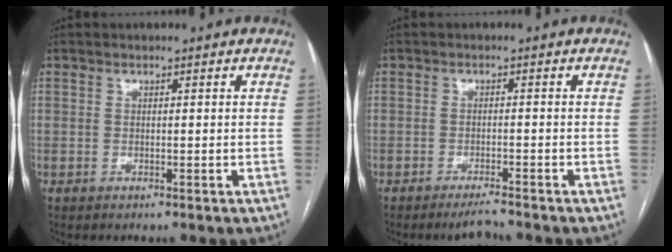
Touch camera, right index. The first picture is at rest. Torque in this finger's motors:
{"motor_torque": [-0.33, 0.02, -0.41, -0.03]}